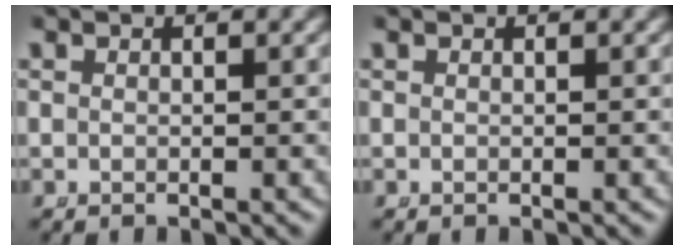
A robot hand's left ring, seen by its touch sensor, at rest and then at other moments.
{"total": 0.0}